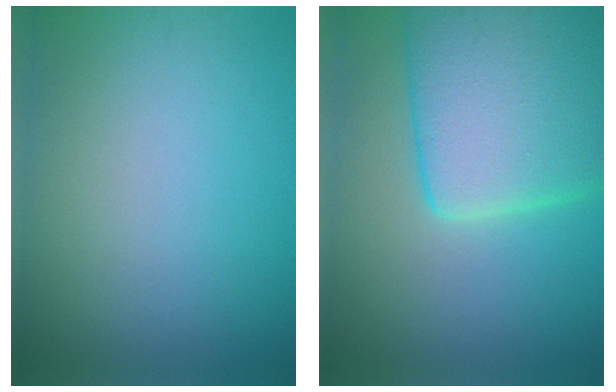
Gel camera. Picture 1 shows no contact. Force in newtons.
{"total": 12.0, "press": 11.9, "slide": 0.5}